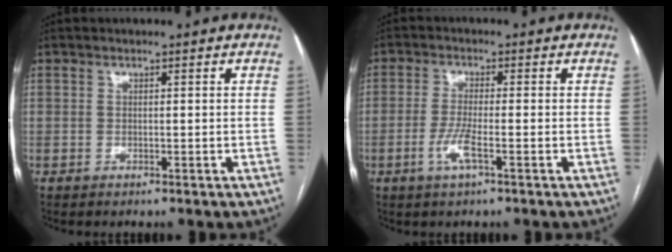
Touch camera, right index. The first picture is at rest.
{"total": 4.0, "force": [-1.6, 0.2, 3.7], "torque": [-0.077, -0.006, -0.035]}